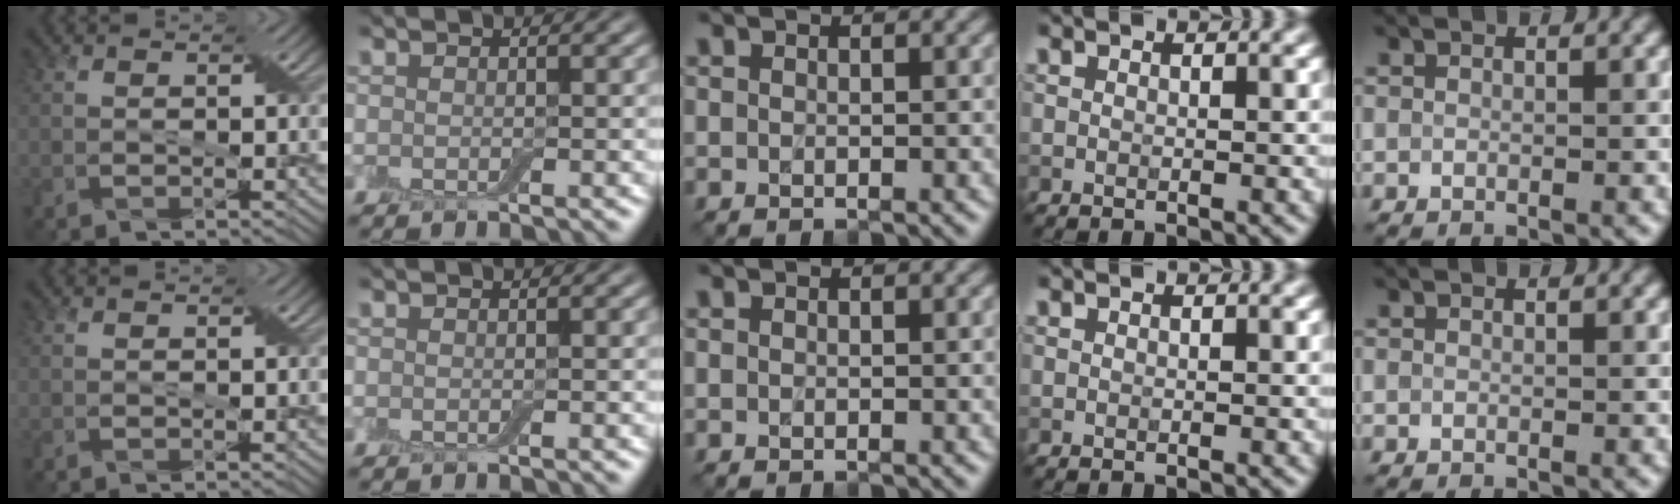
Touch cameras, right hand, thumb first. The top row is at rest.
{}